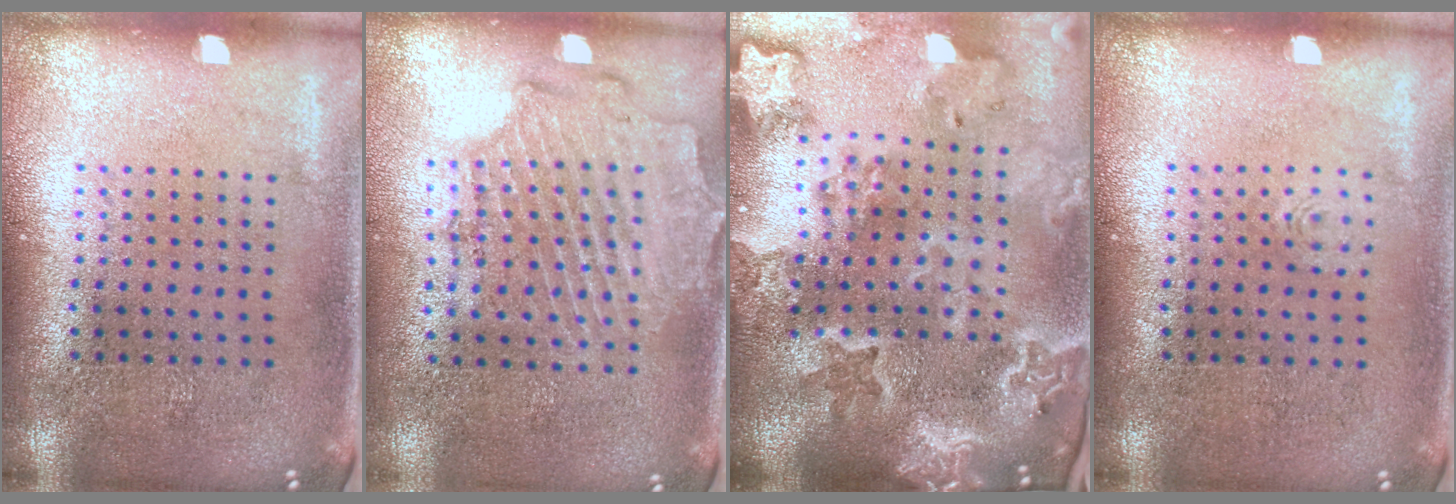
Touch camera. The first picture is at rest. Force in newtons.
{"total": 1.8, "press": 1.6, "slide": 0.7}
{"total": 4.7, "press": 3.8, "slide": 2.8}
{"total": 0.6, "press": 0.6, "slide": 0.1}